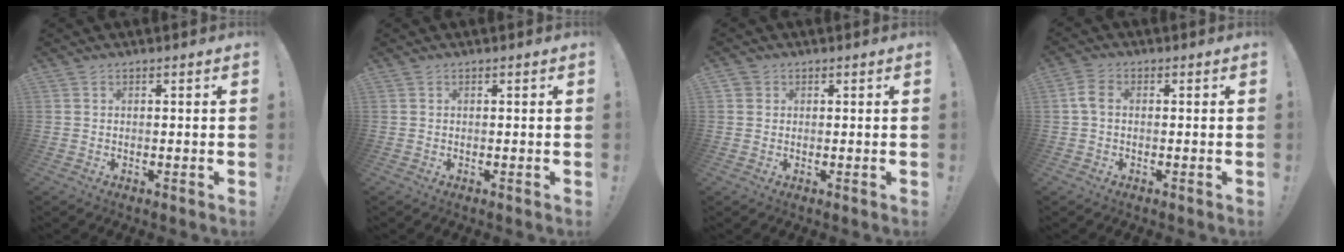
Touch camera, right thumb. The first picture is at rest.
{"total": 0.0}
{"total": 2.0, "force": [0.8, 1.8, 0.4], "torque": [-0.002, -0.002, 0.014]}
{"total": 4.1, "force": [0.3, 2.7, 3.1], "torque": [-0.070, 0.006, 0.006]}